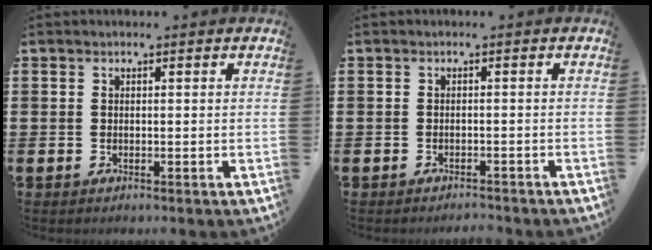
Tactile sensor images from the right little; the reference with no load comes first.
{"total": 1.0, "force": [-1.0, 0.0, 0.0], "torque": [-0.003, 0.001, -0.021]}